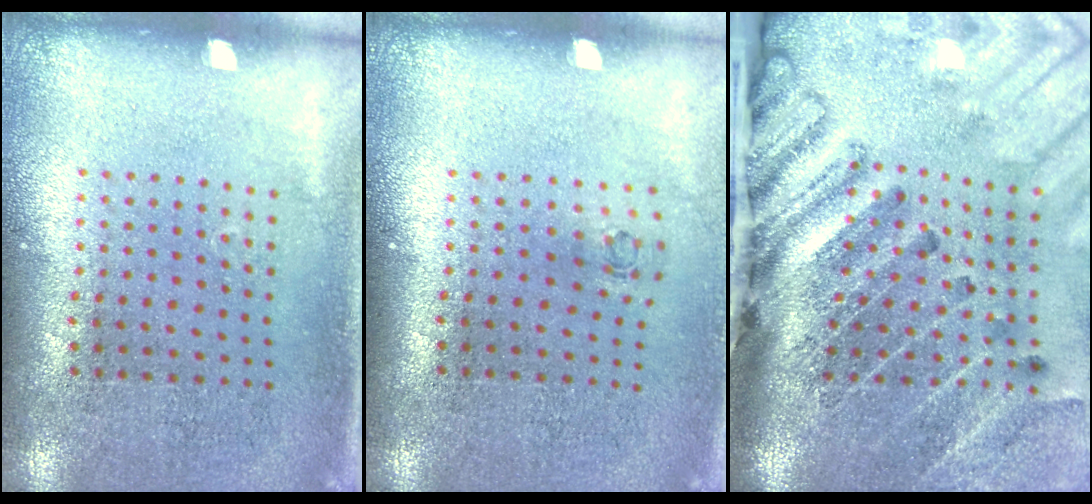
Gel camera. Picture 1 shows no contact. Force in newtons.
{"total": 0.6, "press": 0.3, "slide": 0.5}
{"total": 4.5, "press": 3.3, "slide": 3.0}